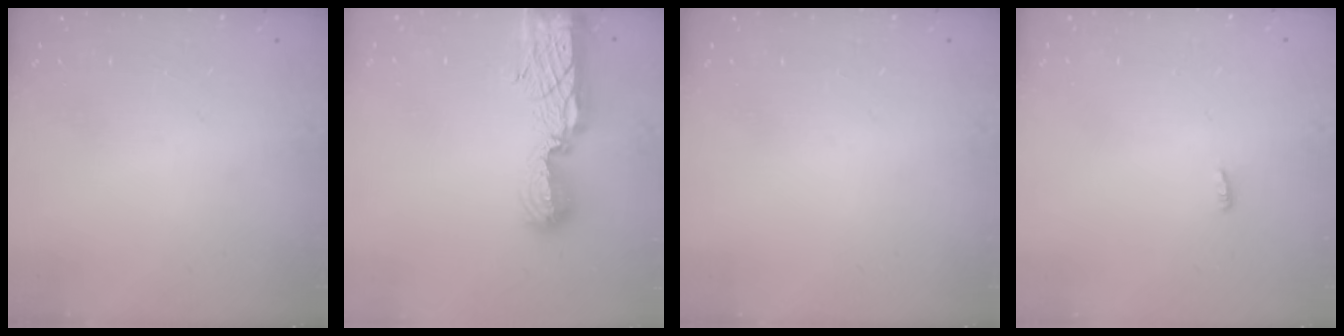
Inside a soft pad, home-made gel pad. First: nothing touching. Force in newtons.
{"total": 14.1, "press": 14.1, "slide": 0.7}
{"total": 0.0}
{"total": 2.8, "press": 2.7, "slide": 0.8}